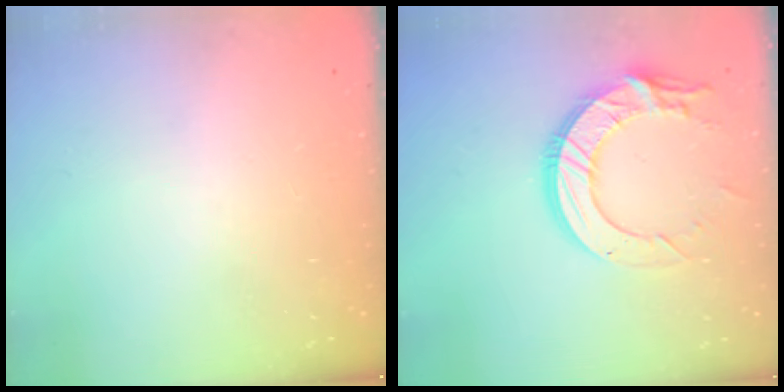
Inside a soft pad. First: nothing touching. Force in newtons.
{"total": 15.3, "press": 15.2, "slide": 1.5}